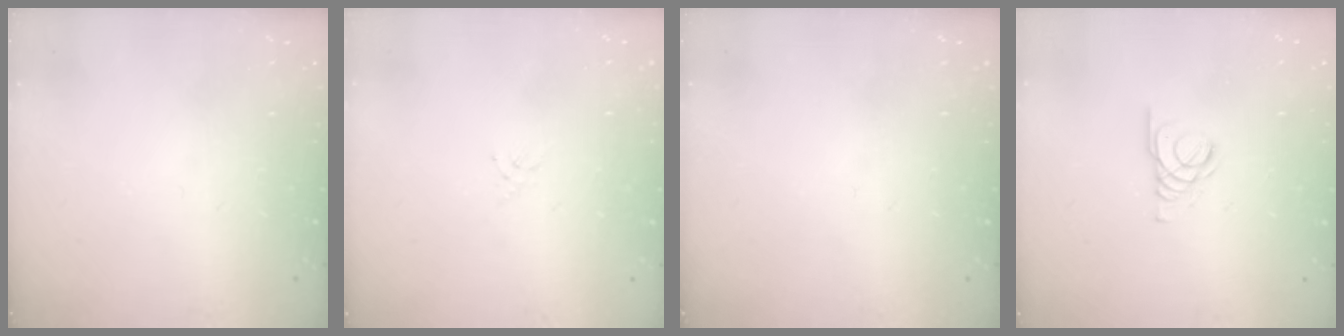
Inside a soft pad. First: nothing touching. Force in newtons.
{"total": 1.3, "press": 1.2, "slide": 0.4}
{"total": 0.0}
{"total": 2.1, "press": 2.1, "slide": 0.2}